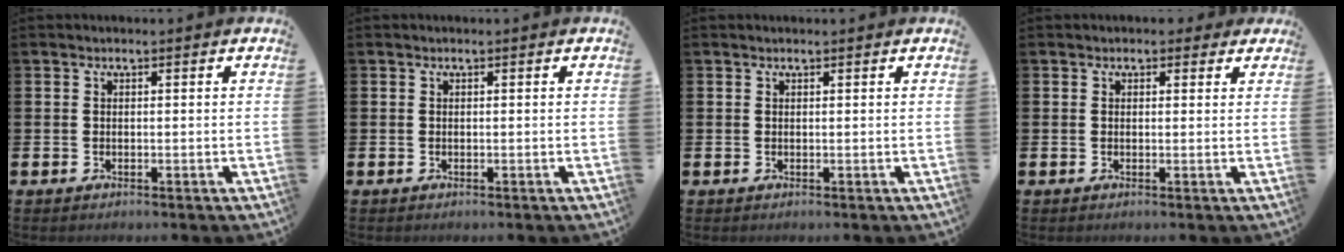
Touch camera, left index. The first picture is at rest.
{"total": 0.0}
{"total": 0.0}
{"total": 1.3, "force": [0.9, 0.9, 0.2], "torque": [0.005, 0.007, 0.013]}